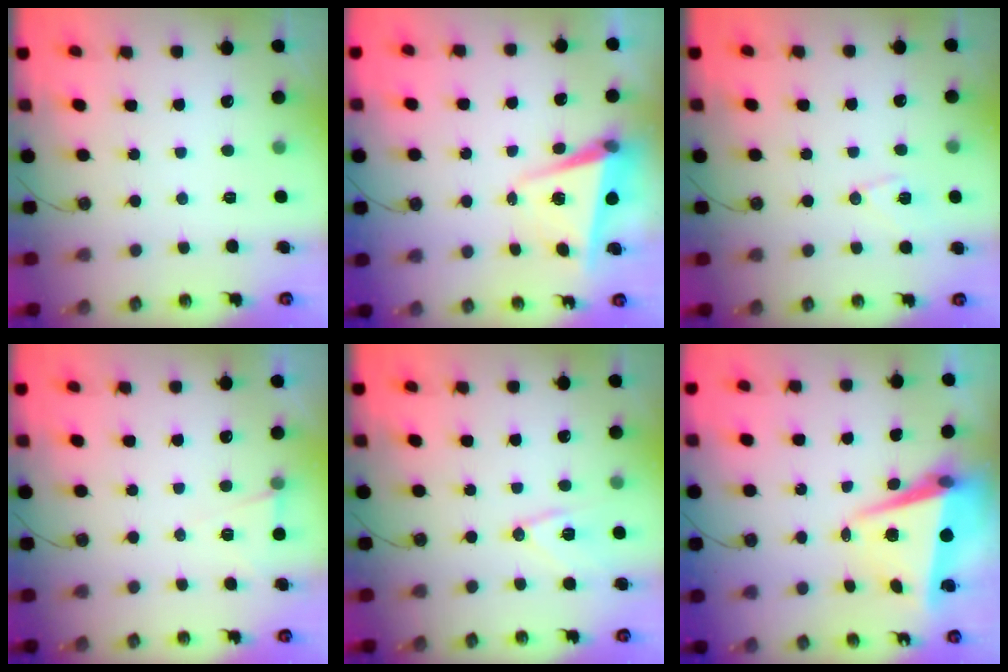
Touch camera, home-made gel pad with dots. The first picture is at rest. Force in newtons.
{"total": 4.9, "press": 4.8, "slide": 1.2}
{"total": 7.6, "press": 7.2, "slide": 2.5}
{"total": 5.5, "press": 3.0, "slide": 4.6}
{"total": 10.8, "press": 10.8, "slide": 0.7}
{"total": 8.3, "press": 8.1, "slide": 2.0}